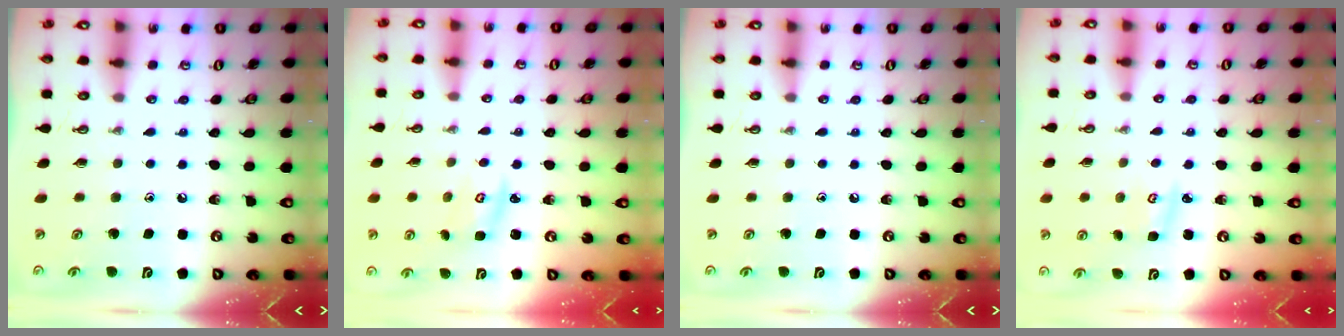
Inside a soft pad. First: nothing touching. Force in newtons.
{"total": 3.0, "press": 3.0, "slide": 0.3}
{"total": 0.0}
{"total": 2.9, "press": 2.9, "slide": 0.2}